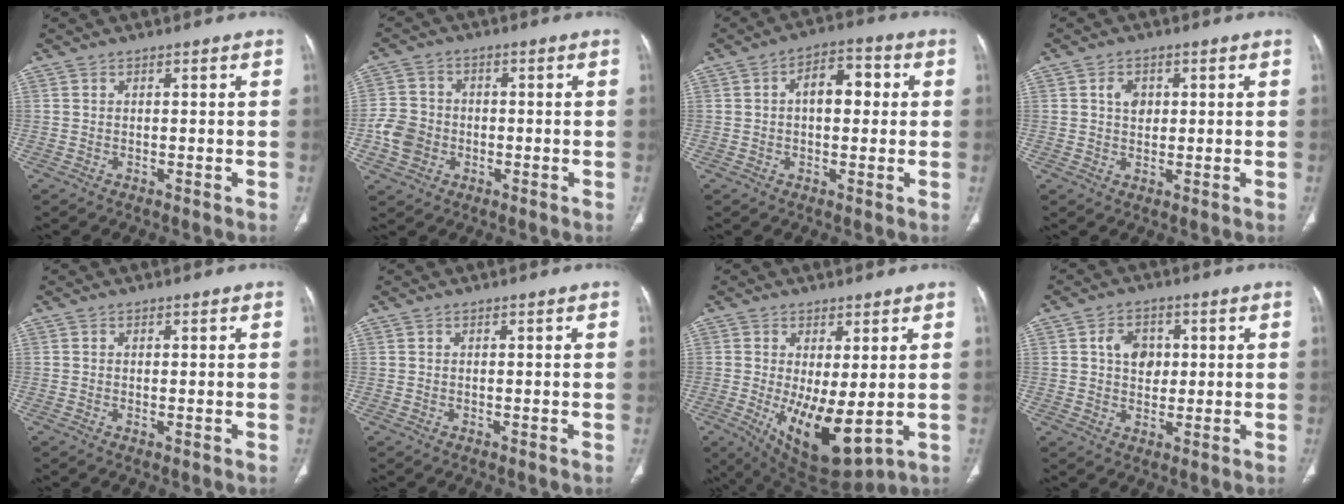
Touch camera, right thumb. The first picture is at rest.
{"total": 7.1, "force": [-1.8, 6.1, 3.1], "torque": [-0.042, 0.017, -0.038]}
{"total": 7.6, "force": [1.0, 4.4, 6.1], "torque": [-0.071, 0.022, 0.009]}
{"total": 3.5, "force": [0.9, 2.6, 2.1], "torque": [-0.017, 0.000, 0.014]}
{"total": 0.0}
{"total": 0.0}
{"total": 12.5, "force": [-1.4, 5.1, 11.3], "torque": [-0.183, -0.028, 0.000]}
{"total": 6.0, "force": [1.2, 4.6, 3.7], "torque": [-0.031, -0.002, 0.017]}